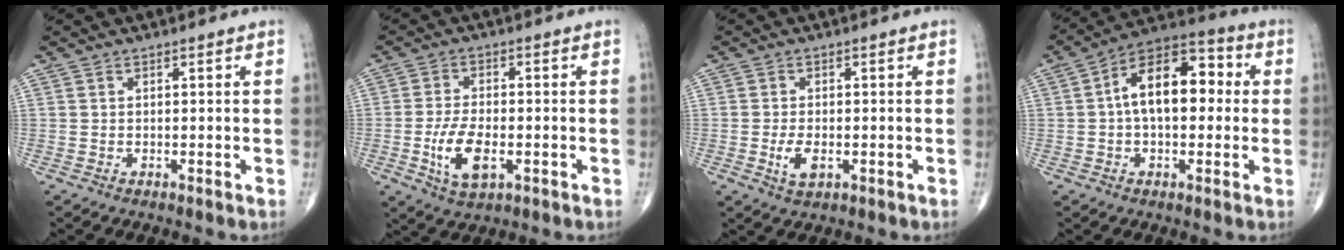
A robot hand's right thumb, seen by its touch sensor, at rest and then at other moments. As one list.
[{"total": 8.2, "force": [-2.3, 4.0, 6.8], "torque": [-0.128, 0.002, -0.038]}, {"total": 3.9, "force": [-1.0, 2.0, 3.2], "torque": [-0.058, -0.004, -0.015]}, {"total": 14.3, "force": [1.3, 8.0, 11.8], "torque": [-0.171, 0.039, 0.008]}]